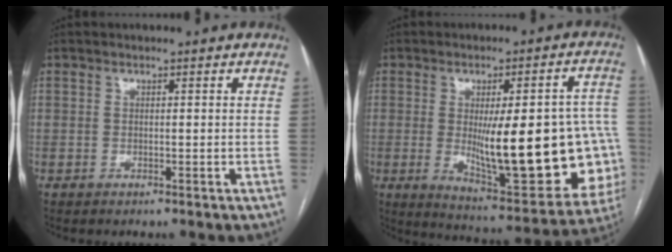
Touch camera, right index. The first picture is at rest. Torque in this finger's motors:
{"motor_torque": [2.08, 0.06, 1.06, 0.21]}